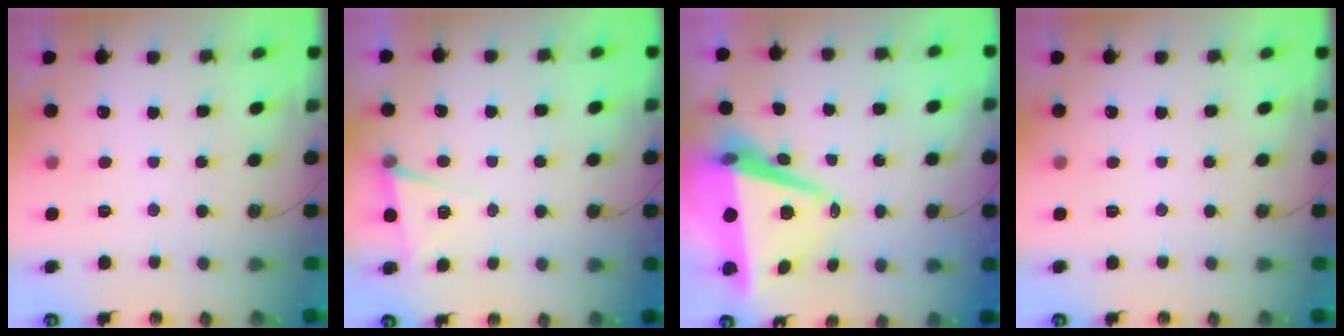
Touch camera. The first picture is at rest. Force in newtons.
{"total": 5.3, "press": 3.6, "slide": 3.8}
{"total": 12.0, "press": 11.3, "slide": 4.0}
{"total": 0.0}